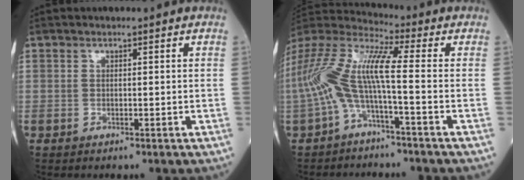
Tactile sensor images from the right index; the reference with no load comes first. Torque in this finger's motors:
{"motor_torque": [1.96, -0.18, 0.83, 0.21]}